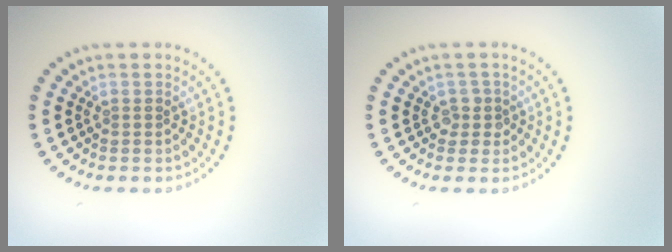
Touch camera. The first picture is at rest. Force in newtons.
{"total": 1.3, "press": 1.1, "slide": 0.7}